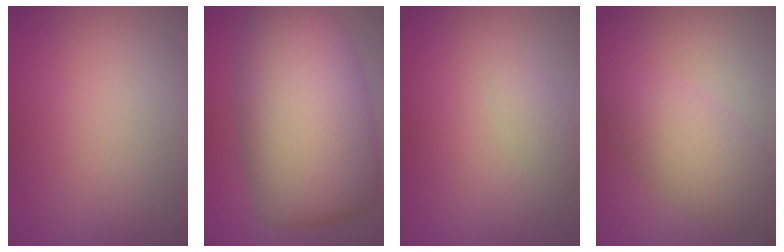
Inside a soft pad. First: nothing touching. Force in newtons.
{"total": 12.9, "press": 12.9, "slide": 0.3}
{"total": 1.1, "press": 1.1, "slide": 0.0}
{"total": 4.5, "press": 4.5, "slide": 0.0}